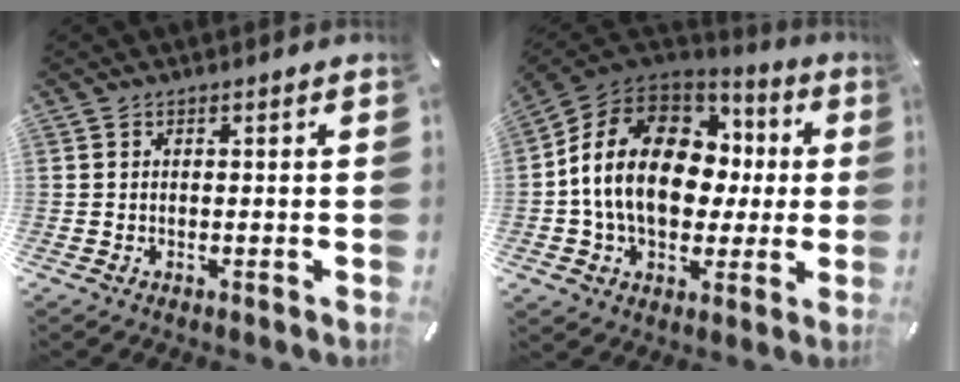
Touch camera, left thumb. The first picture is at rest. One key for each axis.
{"total": 18.6, "fx": 0.8, "fy": 14.1, "fz": 12.2, "tx": -0.248, "ty": 0.012, "tz": 0.016}